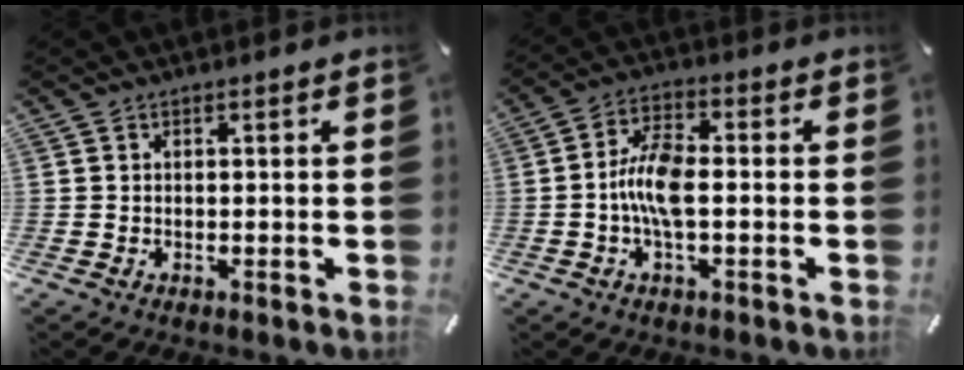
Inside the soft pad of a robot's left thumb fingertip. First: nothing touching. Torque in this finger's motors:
{"motor_torque": [0.97, 1.90, 0.82, 0.08, 0.08]}